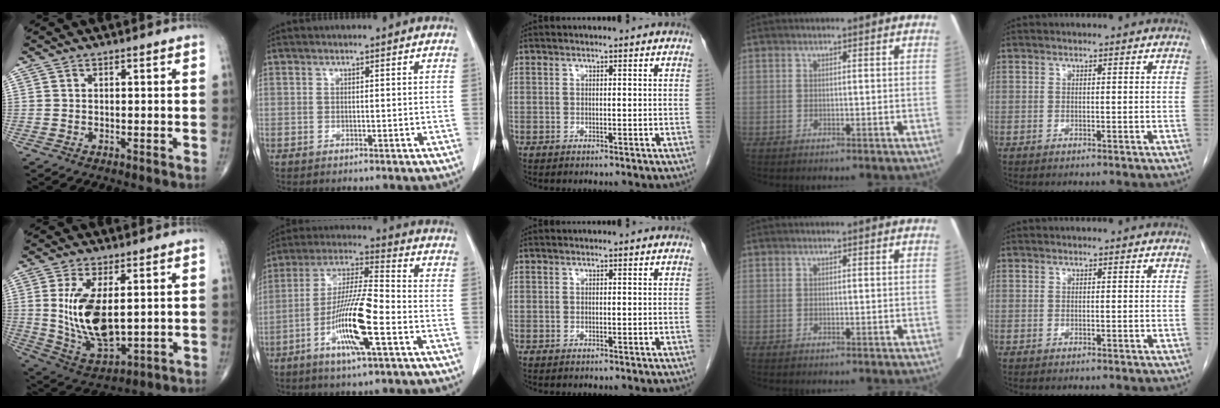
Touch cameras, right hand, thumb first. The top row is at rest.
{"thumb": {"total": 13.9, "force": [1.7, 6.7, 12.1], "torque": [-0.224, -0.023, 0.052]}, "index": {"total": 13.3, "force": [-4.6, 1.1, 12.5], "torque": [-0.241, -0.008, -0.086]}}